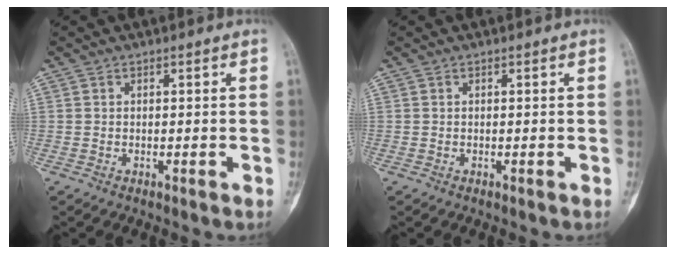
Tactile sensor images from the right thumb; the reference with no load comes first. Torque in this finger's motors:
{"motor_torque": [0.03, 0.03, 0.06, -0.06, 0.00]}